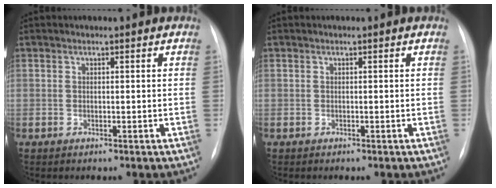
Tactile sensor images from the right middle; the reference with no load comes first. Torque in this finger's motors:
{"motor_torque": [-0.35, -0.28, -0.01, 0.01]}